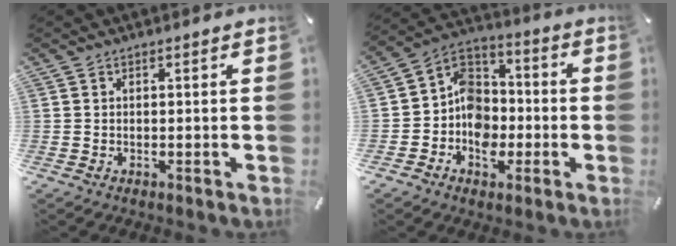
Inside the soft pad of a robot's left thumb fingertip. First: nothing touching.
{"total": 10.2, "force": [-3.5, 8.8, 3.6], "torque": [-0.070, 0.024, -0.066]}